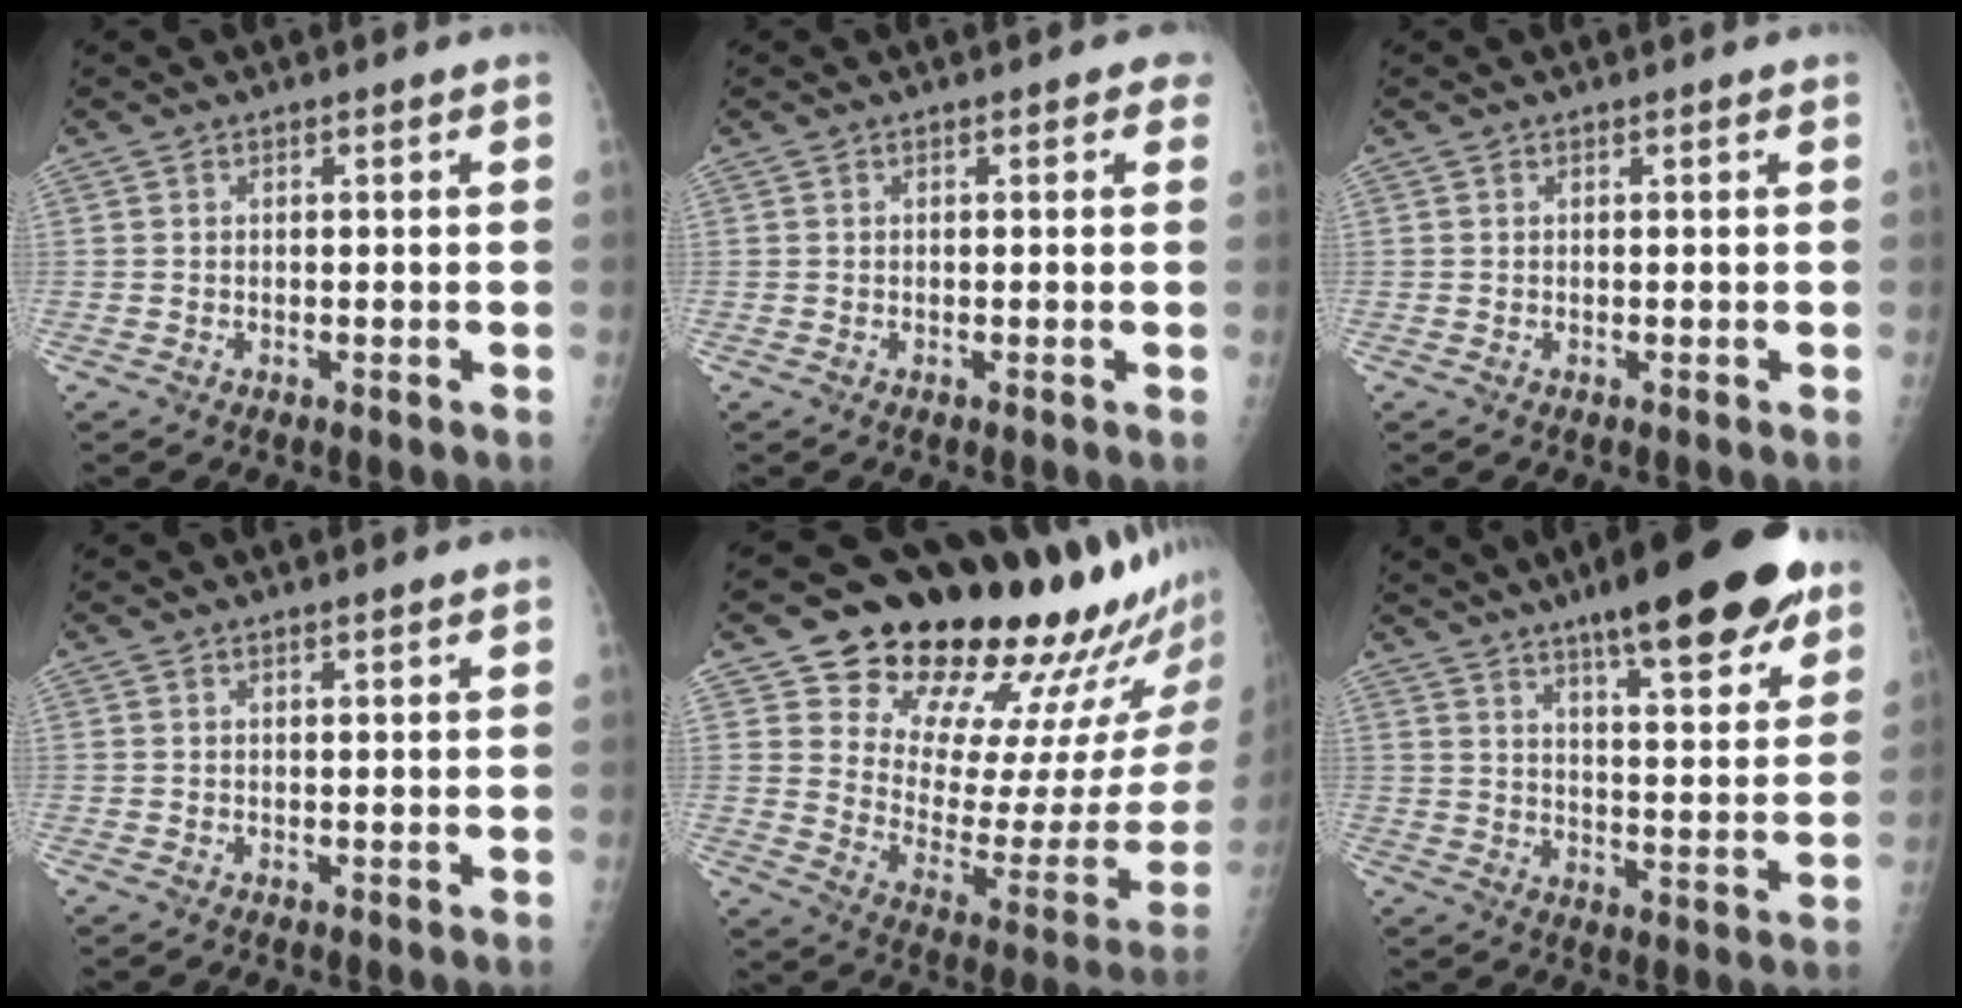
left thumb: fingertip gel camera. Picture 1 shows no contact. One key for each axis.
{"total": 1.2, "fx": 0.6, "fy": 0.8, "fz": 0.8, "tx": 0.007, "ty": 0.002, "tz": -0.001}
{"total": 0.0}
{"total": 0.9, "fx": 0.8, "fy": 0.0, "fz": 0.5, "tx": -0.006, "ty": 0.000, "tz": 0.013}
{"total": 26.7, "fx": 21.6, "fy": 7.5, "fz": 13.9, "tx": -0.161, "ty": -0.156, "tz": 0.303}
{"total": 21.0, "fx": 13.8, "fy": 5.0, "fz": 15.0, "tx": -0.187, "ty": -0.050, "tz": 0.200}